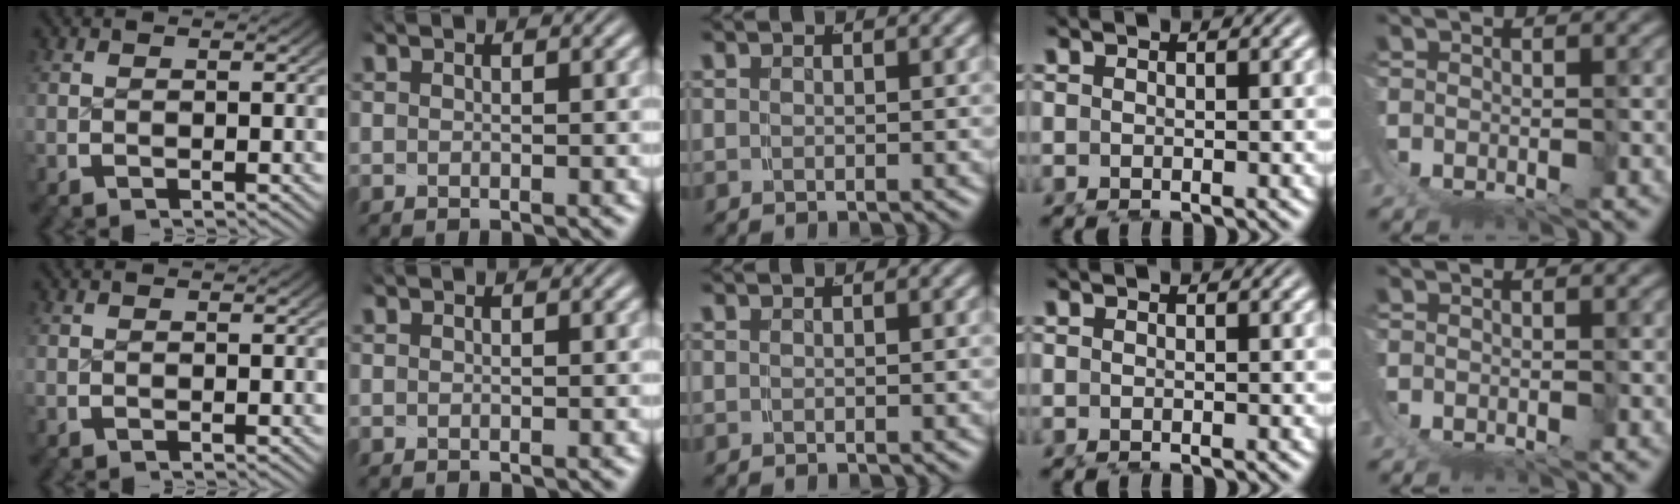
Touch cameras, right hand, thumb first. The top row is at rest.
{}